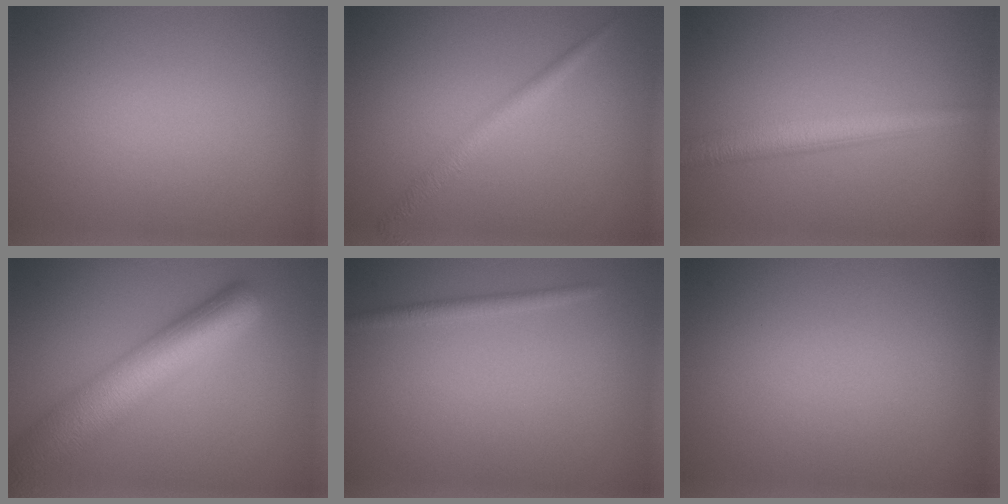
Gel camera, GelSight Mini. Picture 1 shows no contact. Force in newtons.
{"total": 2.1, "press": 2.1, "slide": 0.0}
{"total": 3.9, "press": 3.9, "slide": 0.1}
{"total": 9.2, "press": 9.2, "slide": 0.5}
{"total": 1.3, "press": 1.3, "slide": 0.1}
{"total": 0.0}